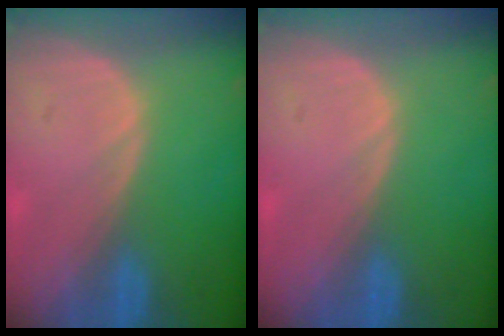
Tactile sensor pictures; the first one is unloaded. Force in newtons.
{"total": 0.0}